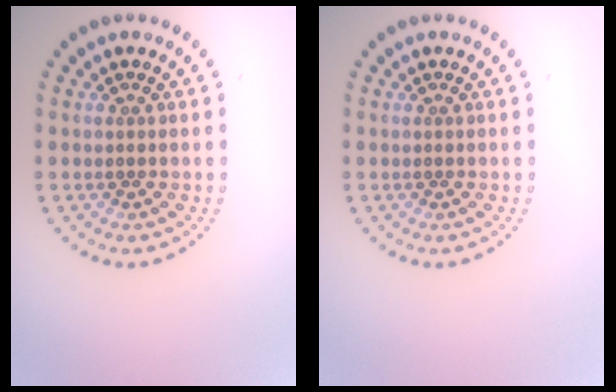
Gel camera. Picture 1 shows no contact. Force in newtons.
{"total": 0.0}